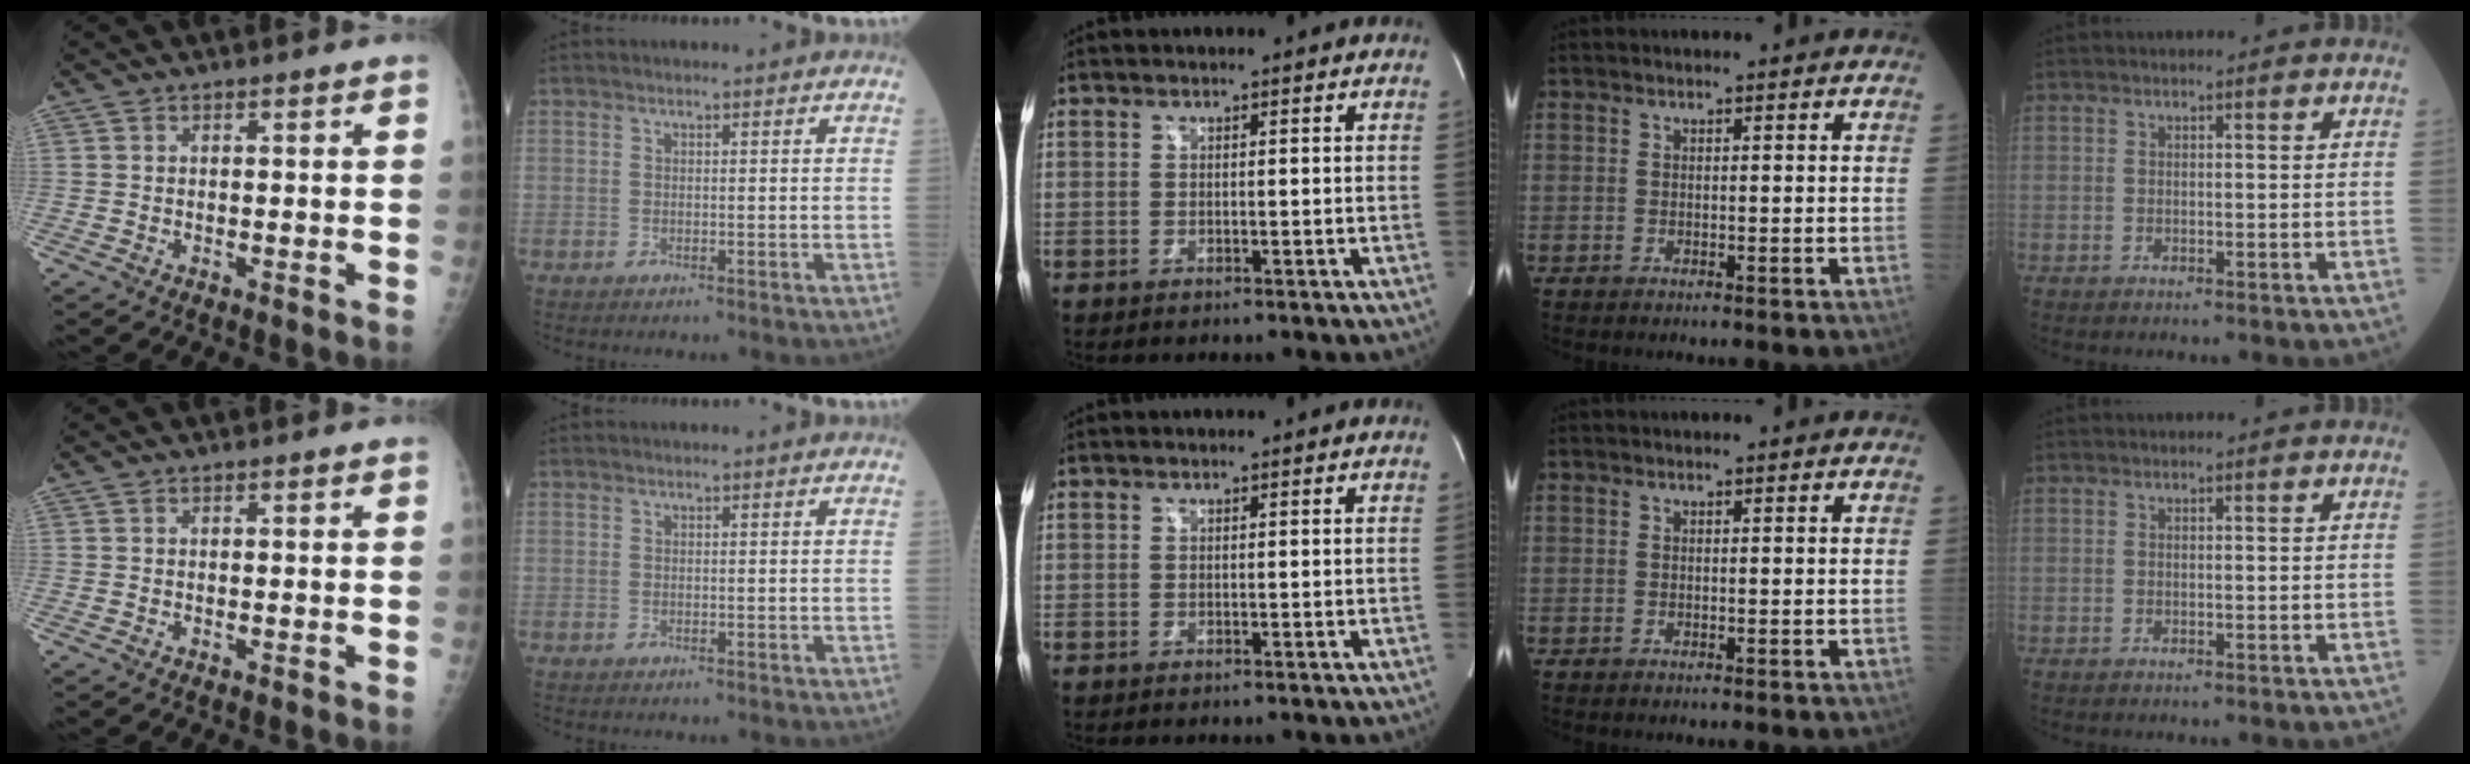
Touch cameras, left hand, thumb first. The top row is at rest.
{}